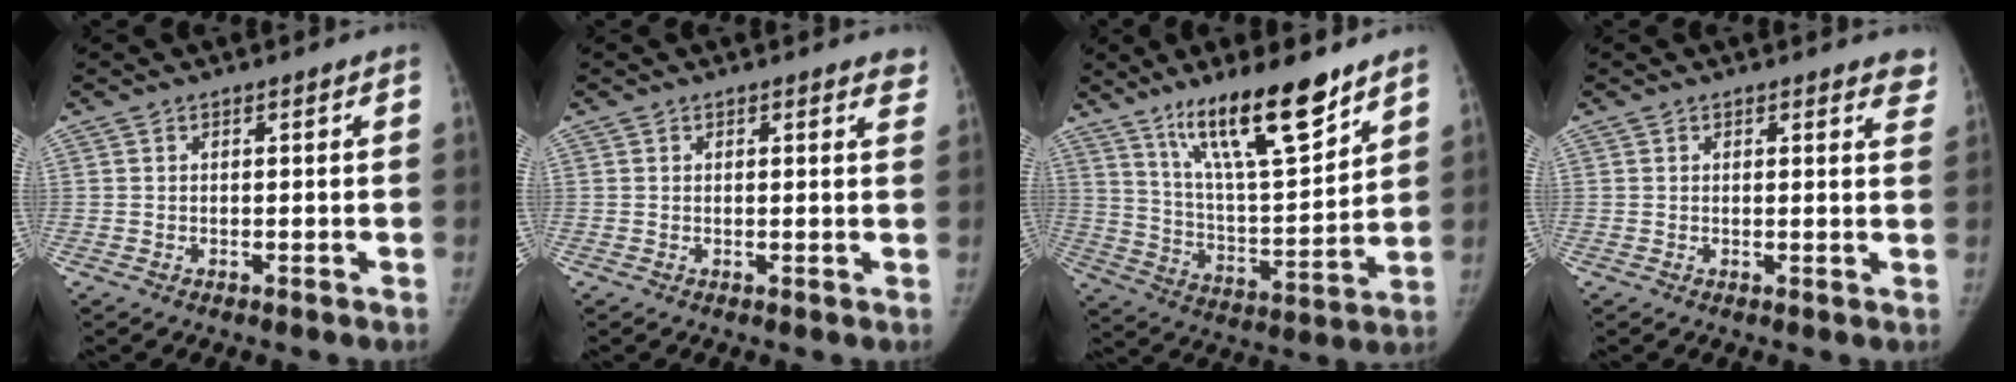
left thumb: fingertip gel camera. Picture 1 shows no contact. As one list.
[{"total": 2.9, "force": [2.5, 0.9, 1.2], "torque": [0.004, -0.008, 0.015]}, {"total": 18.6, "force": [12.8, 4.1, 12.9], "torque": [-0.190, -0.075, 0.228]}, {"total": 4.4, "force": [3.8, 1.4, 1.8], "torque": [0.005, -0.017, 0.027]}]